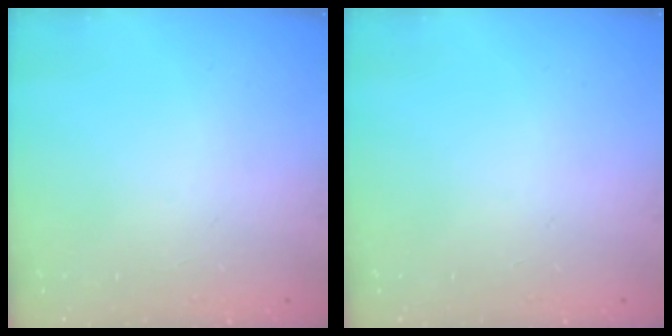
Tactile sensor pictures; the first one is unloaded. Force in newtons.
{"total": 0.0}